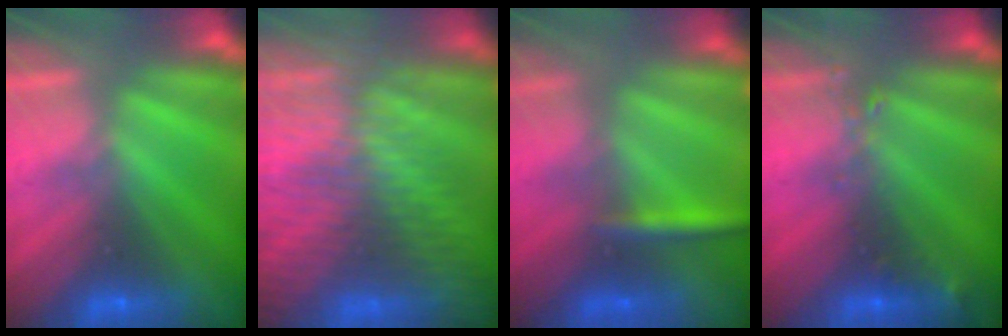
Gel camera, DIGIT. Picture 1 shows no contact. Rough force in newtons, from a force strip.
{"total": 7.3}
{"total": 2.8}
{"total": 2.4}